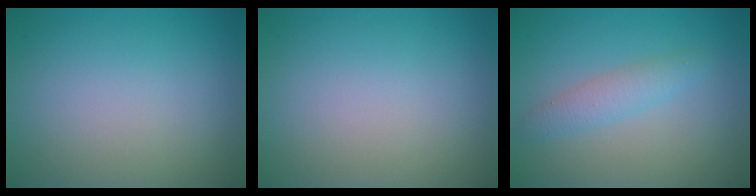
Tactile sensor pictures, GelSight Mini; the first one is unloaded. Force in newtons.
{"total": 0.0}
{"total": 2.1, "press": 2.1, "slide": 0.0}